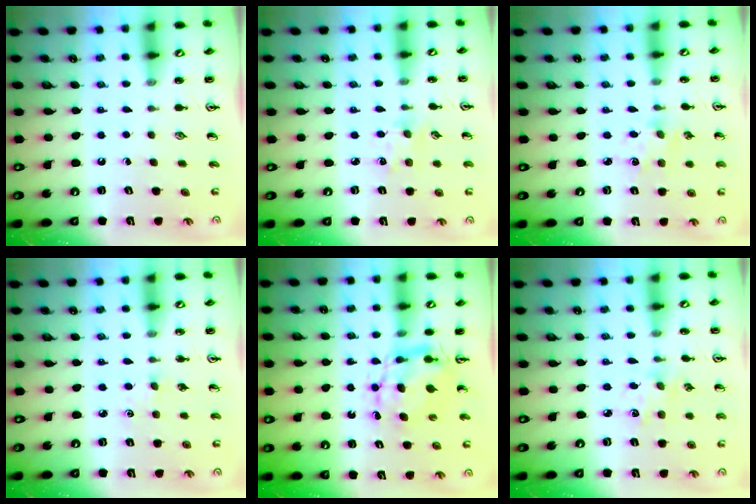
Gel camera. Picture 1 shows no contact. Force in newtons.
{"total": 2.8, "press": 2.8, "slide": 0.5}
{"total": 2.5, "press": 2.4, "slide": 0.4}
{"total": 1.1, "press": 1.1, "slide": 0.2}
{"total": 7.2, "press": 7.2, "slide": 0.6}
{"total": 2.9, "press": 2.8, "slide": 0.4}